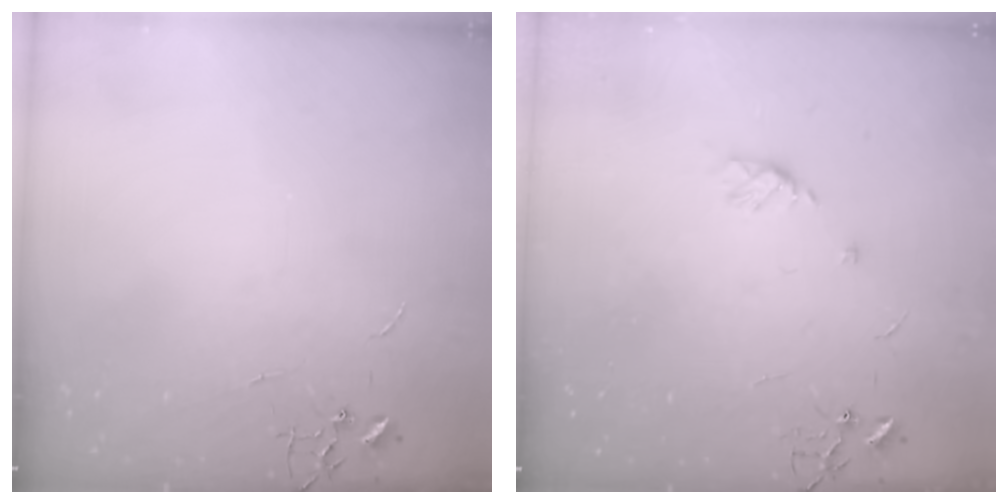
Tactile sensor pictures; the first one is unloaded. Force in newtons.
{"total": 6.1, "press": 6.1, "slide": 0.6}